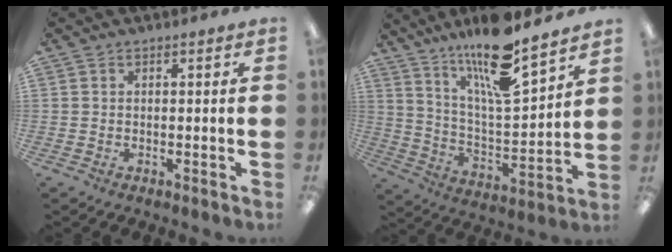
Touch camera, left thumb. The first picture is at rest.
{"total": 16.8, "force": [13.6, 2.8, 9.4], "torque": [-0.180, -0.082, 0.229]}